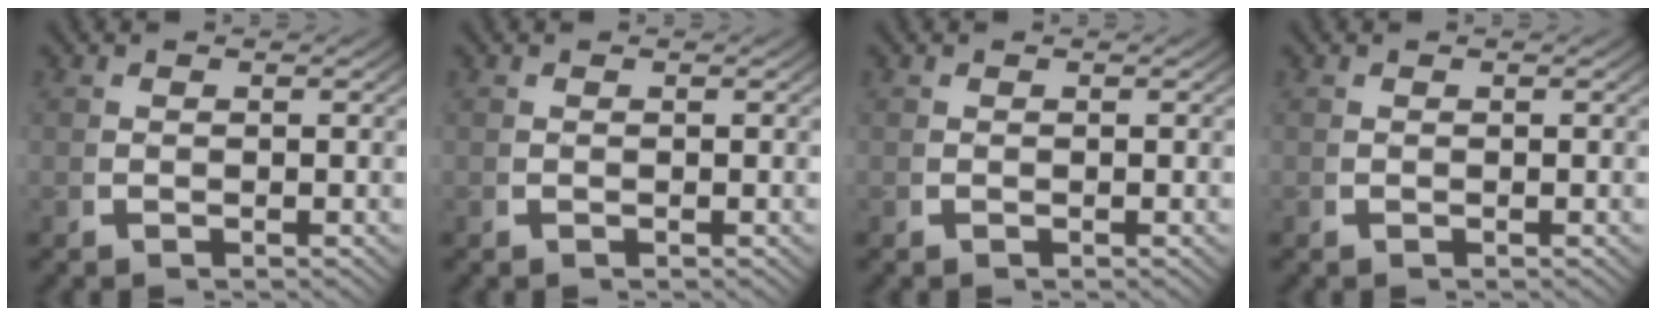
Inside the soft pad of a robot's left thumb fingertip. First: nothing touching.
{"total": 0.0}
{"total": 0.0}
{"total": 0.0}